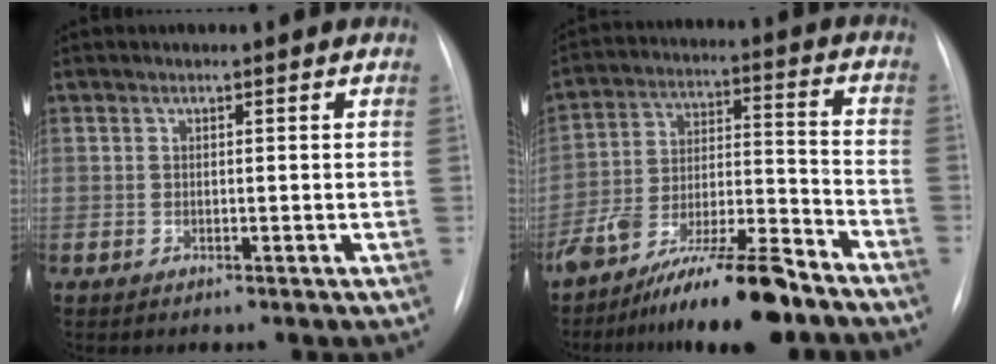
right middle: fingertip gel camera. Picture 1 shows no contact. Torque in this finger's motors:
{"motor_torque": [1.08, -1.06, 0.95, 0.16]}